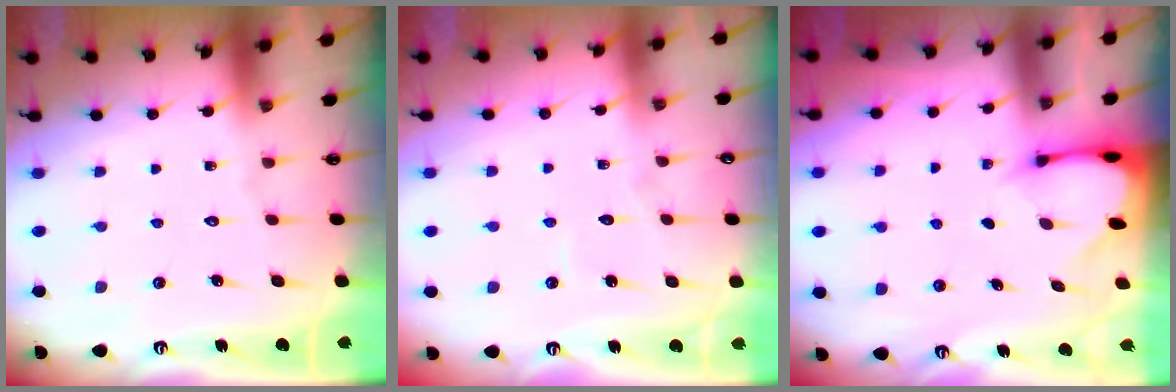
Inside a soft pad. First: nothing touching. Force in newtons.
{"total": 2.5, "press": 2.5, "slide": 0.1}
{"total": 2.4, "press": 2.4, "slide": 0.1}